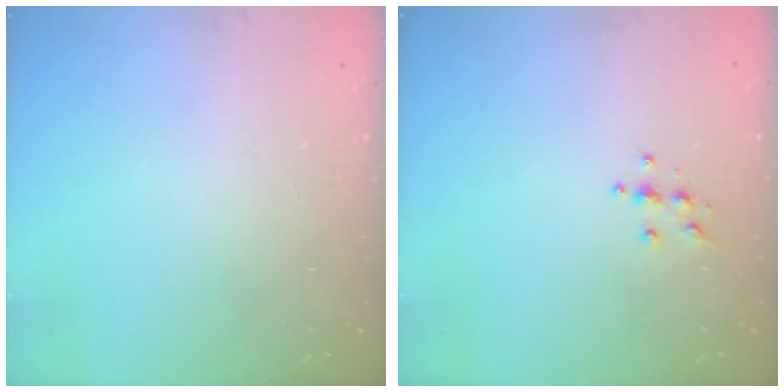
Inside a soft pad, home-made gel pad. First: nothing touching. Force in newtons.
{"total": 3.7, "press": 3.7, "slide": 0.4}